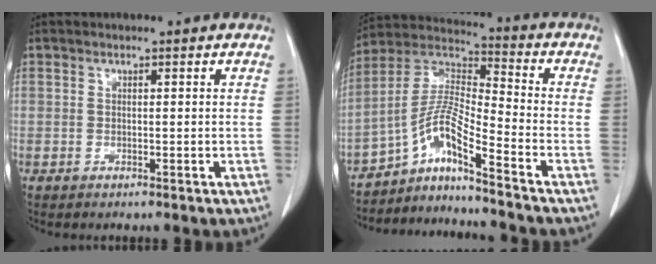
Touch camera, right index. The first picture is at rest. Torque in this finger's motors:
{"motor_torque": [0.16, -0.17, 0.26, 0.13]}